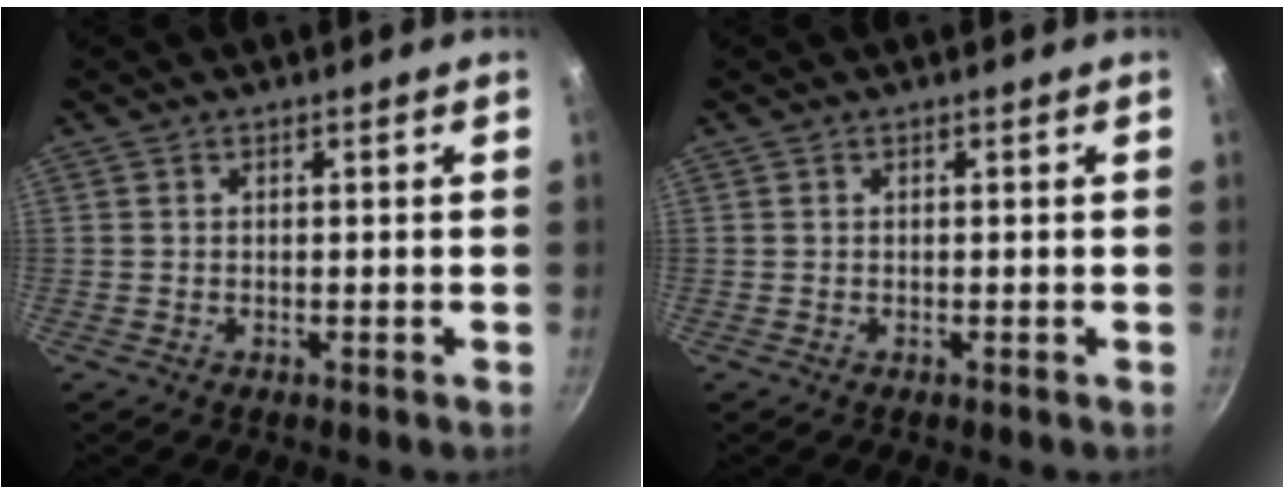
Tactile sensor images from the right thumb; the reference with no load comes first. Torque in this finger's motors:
{"motor_torque": [0.00, 0.00, 0.00, 0.00, -0.02]}